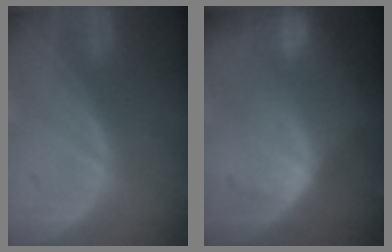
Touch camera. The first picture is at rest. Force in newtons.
{"total": 8.6, "press": 7.3, "slide": 4.4}